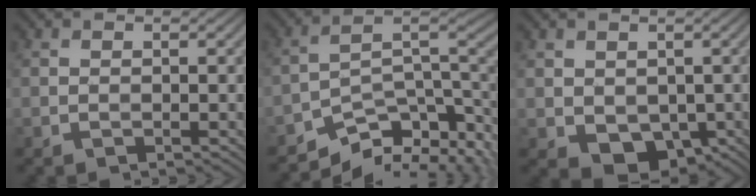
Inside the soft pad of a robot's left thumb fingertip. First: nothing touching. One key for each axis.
{"total": 11.2, "fx": -6.7, "fy": 5.5, "fz": 7.1, "tx": -0.107, "ty": -0.008, "tz": -0.101}
{"total": 4.8, "fx": -0.6, "fy": 3.6, "fz": 3.0, "tx": -0.066, "ty": -0.019, "tz": -0.005}